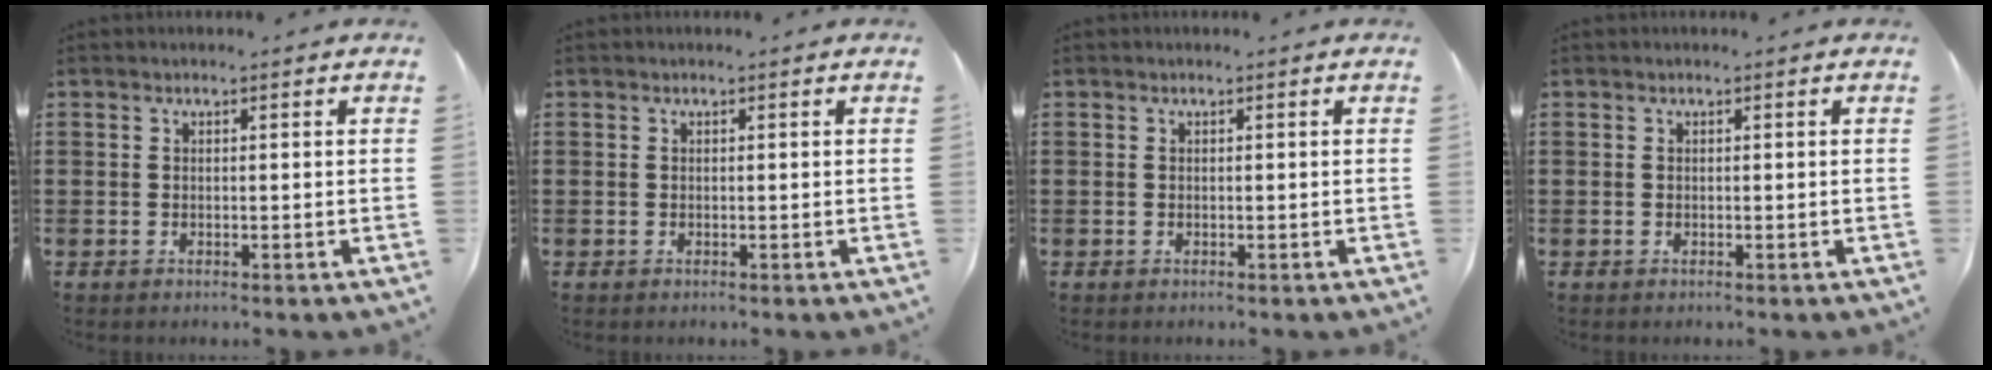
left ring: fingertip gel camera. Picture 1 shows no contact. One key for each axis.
{"total": 0.0}
{"total": 0.0}
{"total": 0.0}